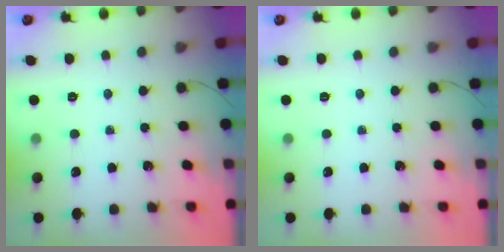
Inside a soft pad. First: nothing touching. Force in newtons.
{"total": 0.0}